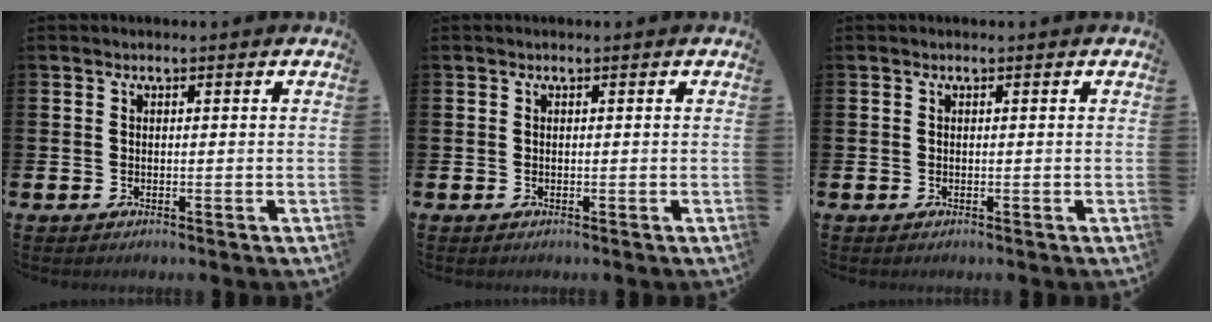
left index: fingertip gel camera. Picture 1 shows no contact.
{"total": 0.0}
{"total": 0.0}